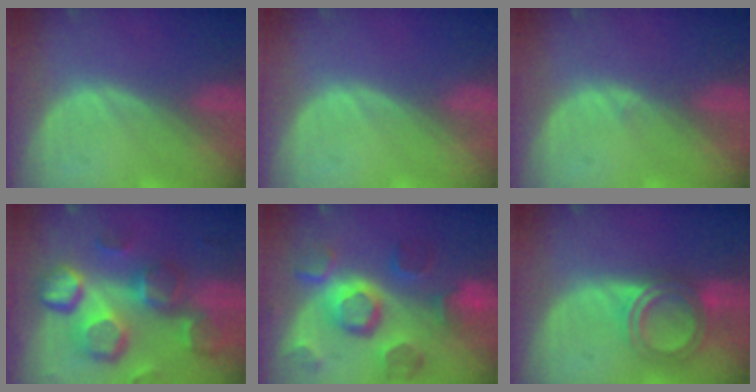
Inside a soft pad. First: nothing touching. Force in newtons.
{"total": 0.0}
{"total": 0.6, "press": 0.2, "slide": 0.5}
{"total": 13.1, "press": 11.4, "slide": 6.4}
{"total": 11.4, "press": 10.1, "slide": 5.2}
{"total": 6.0, "press": 5.6, "slide": 2.0}